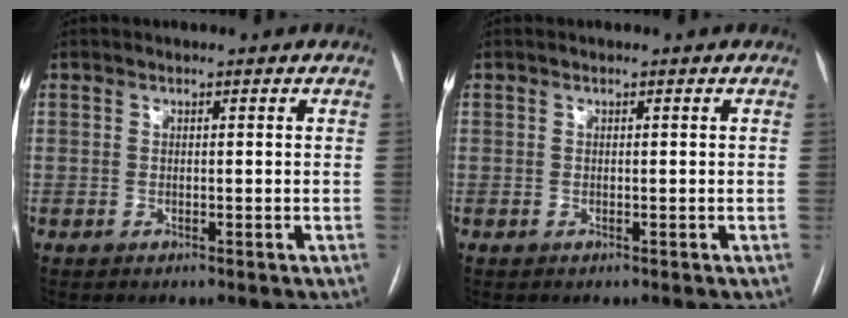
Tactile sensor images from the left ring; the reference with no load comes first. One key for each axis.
{"total": 0.0}